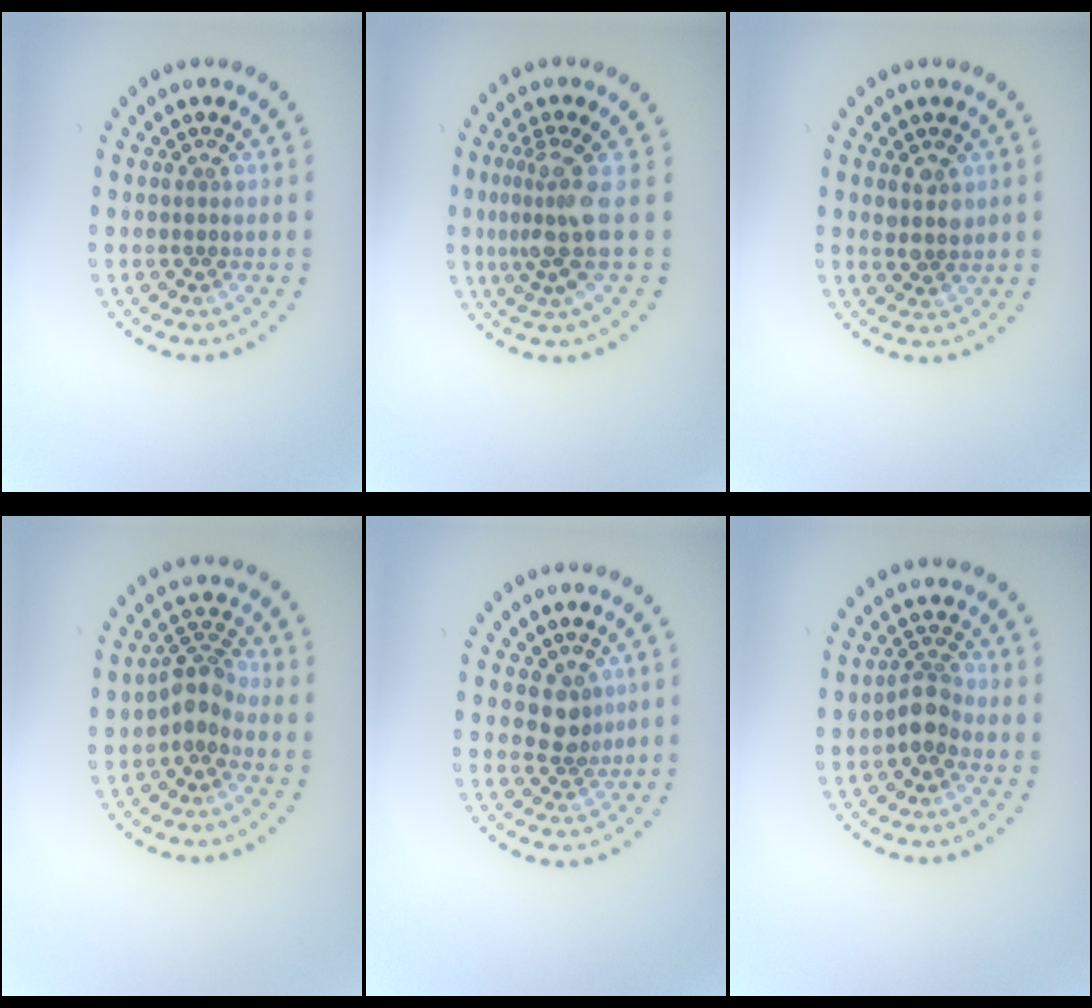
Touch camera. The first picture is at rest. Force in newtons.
{"total": 3.5, "press": 2.4, "slide": 2.6}
{"total": 2.3, "press": 2.1, "slide": 0.8}
{"total": 2.5, "press": 2.0, "slide": 1.5}
{"total": 2.1, "press": 1.7, "slide": 1.3}
{"total": 2.3, "press": 2.0, "slide": 1.2}